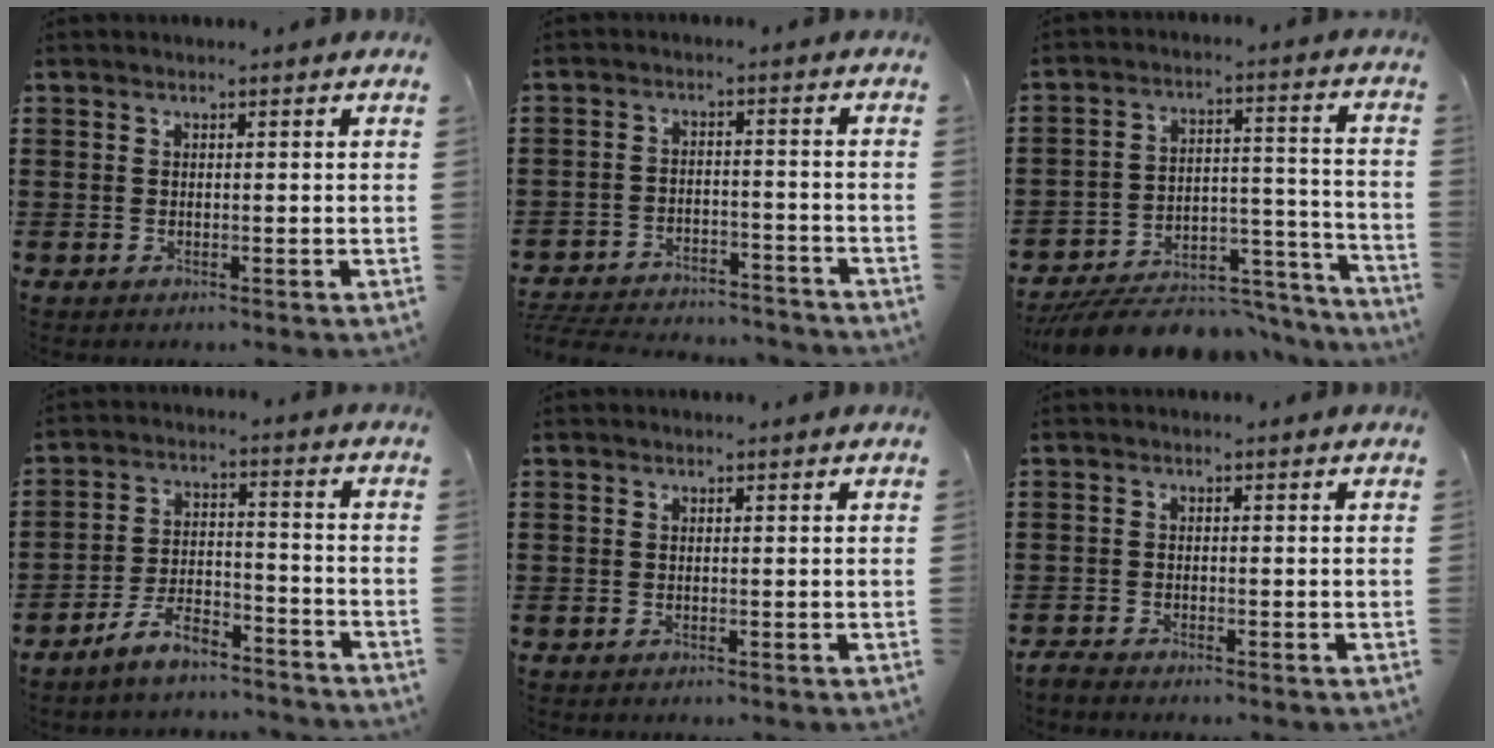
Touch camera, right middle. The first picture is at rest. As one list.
[{"total": 4.8, "force": [-4.8, 0.5, 0.6], "torque": [-0.022, 0.003, -0.102]}, {"total": 8.8, "force": [-8.0, 2.5, 2.6], "torque": [-0.031, 0.027, -0.149]}, {"total": 6.8, "force": [-6.1, 1.5, 2.6], "torque": [-0.053, 0.006, -0.121]}, {"total": 0.0}, {"total": 1.2, "force": [-1.2, 0.2, 0.1], "torque": [-0.007, 0.001, -0.025]}]